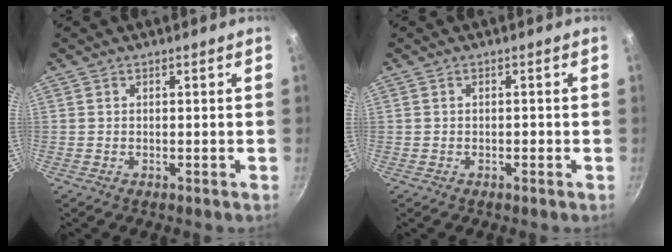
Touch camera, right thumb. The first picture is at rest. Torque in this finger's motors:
{"motor_torque": [0.07, 0.30, -0.46, 0.02, -0.02]}